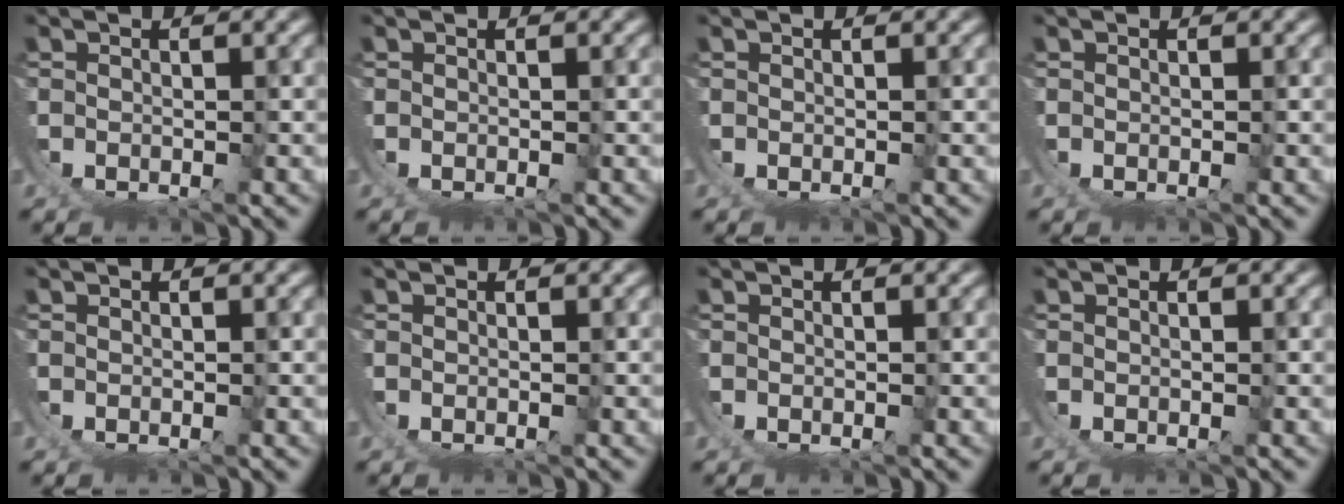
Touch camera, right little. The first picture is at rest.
{"total": 0.0}
{"total": 0.0}
{"total": 0.0}
{"total": 0.0}
{"total": 0.0}
{"total": 0.0}
{"total": 0.0}